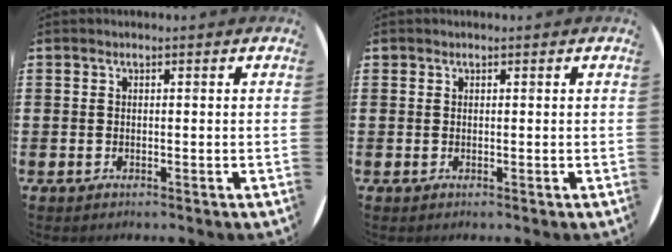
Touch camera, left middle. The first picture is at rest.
{"total": 0.0}